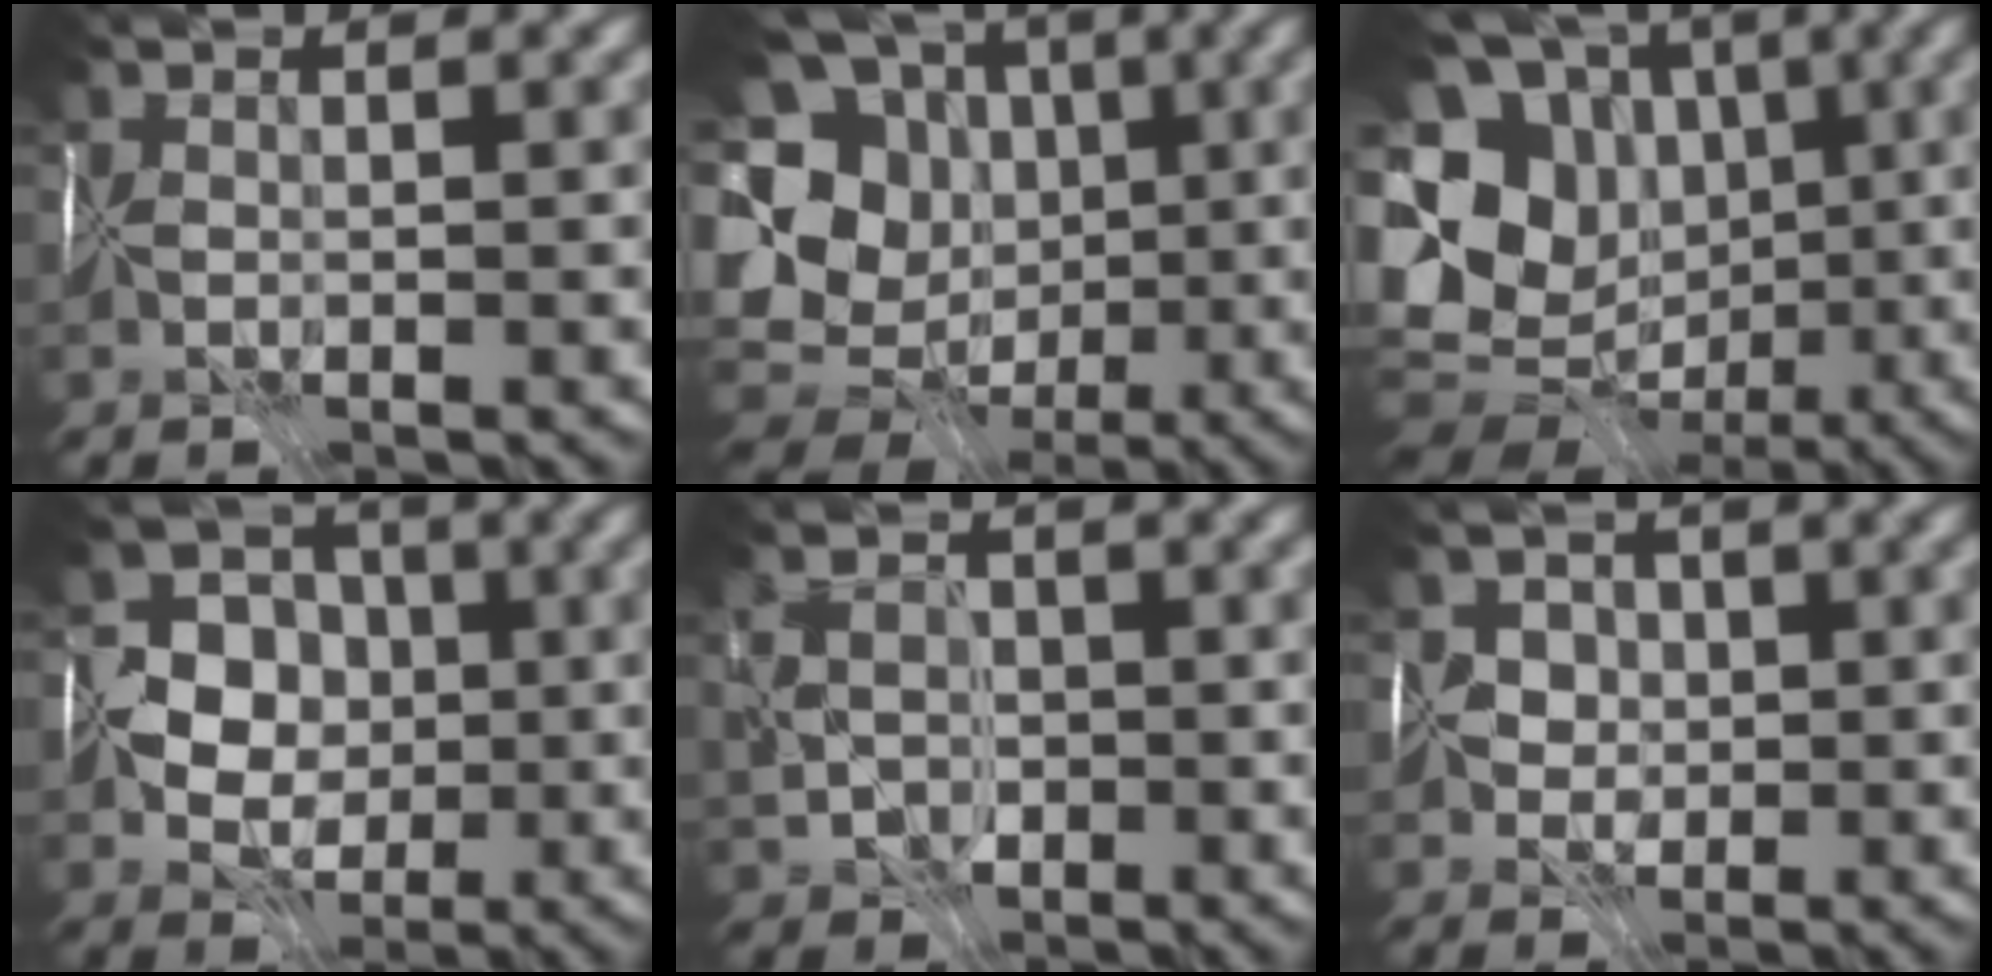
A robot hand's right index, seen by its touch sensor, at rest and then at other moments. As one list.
[{"total": 13.2, "force": [0.0, 11.7, 6.0], "torque": [-0.145, 0.008, 0.014]}, {"total": 15.5, "force": [-0.6, 13.2, 8.1], "torque": [-0.177, 0.020, -0.009]}, {"total": 5.3, "force": [-0.2, 4.8, 2.3], "torque": [-0.025, 0.005, -0.013]}, {"total": 1.9, "force": [-0.1, 1.9, 0.5], "torque": [-0.008, 0.001, 0.000]}, {"total": 2.3, "force": [0.8, 2.1, 0.2], "torque": [0.018, 0.013, 0.008]}]